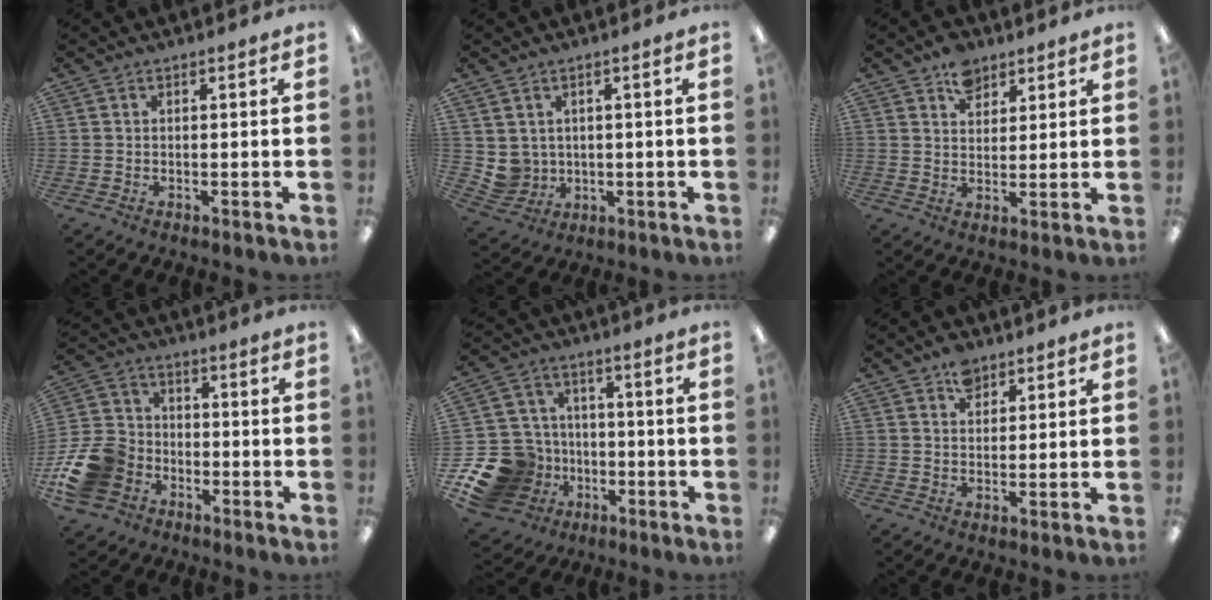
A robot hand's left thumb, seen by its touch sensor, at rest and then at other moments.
{"total": 4.6, "force": [1.8, 4.2, 0.3], "torque": [-0.031, -0.006, 0.038]}
{"total": 6.8, "force": [4.5, 4.3, 2.5], "torque": [-0.027, -0.016, 0.079]}
{"total": 14.0, "force": [-6.1, 11.0, 6.2], "torque": [-0.129, 0.052, -0.105]}
{"total": 18.0, "force": [-7.1, 15.0, 6.9], "torque": [-0.146, 0.049, -0.096]}
{"total": 5.0, "force": [3.3, 3.1, 2.0], "torque": [-0.017, -0.010, 0.055]}